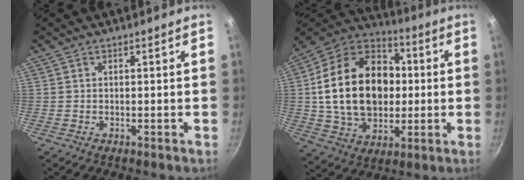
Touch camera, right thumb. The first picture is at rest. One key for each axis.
{"total": 24.9, "fx": 1.1, "fy": 17.9, "fz": 17.2, "tx": -0.273, "ty": 0.029, "tz": 0.022}